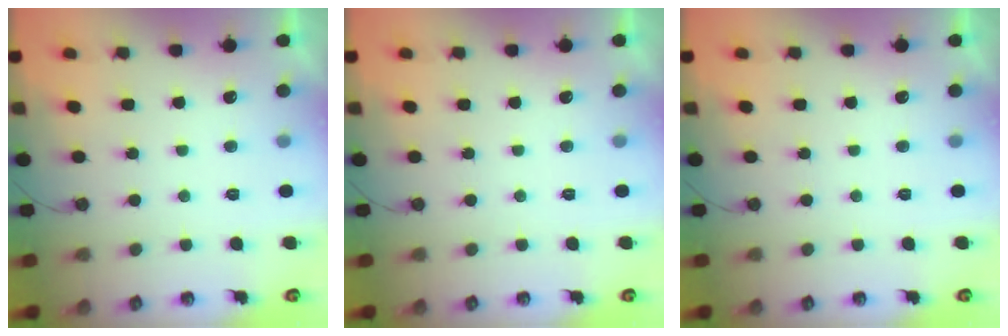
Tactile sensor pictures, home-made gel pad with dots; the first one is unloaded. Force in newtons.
{"total": 0.0}
{"total": 0.0}